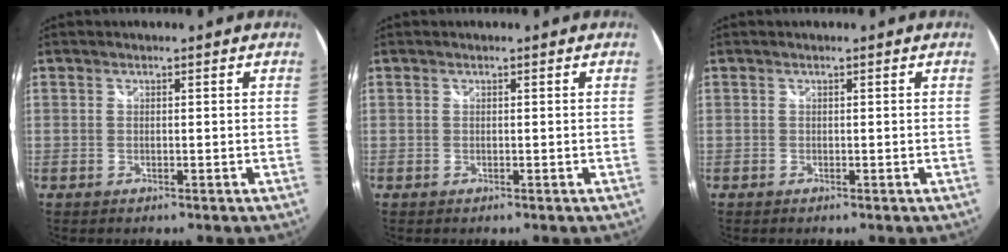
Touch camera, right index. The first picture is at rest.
{"total": 0.0}
{"total": 0.0}